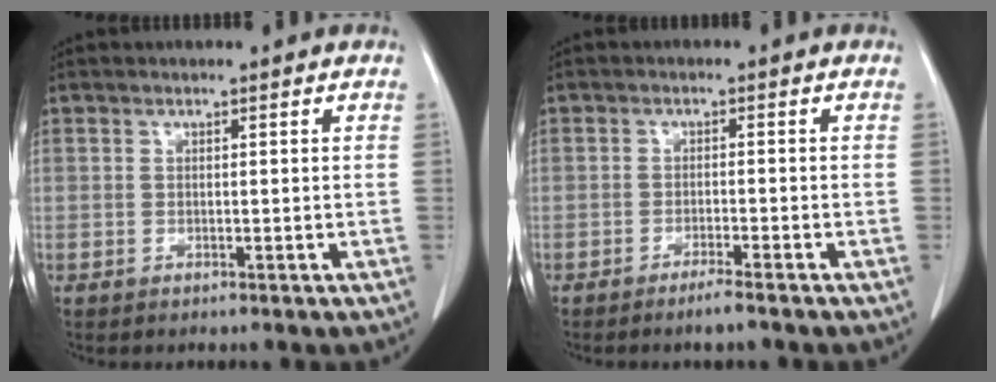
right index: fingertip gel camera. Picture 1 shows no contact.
{"total": 2.5, "force": [-2.0, -0.2, 1.5], "torque": [-0.029, -0.003, -0.035]}